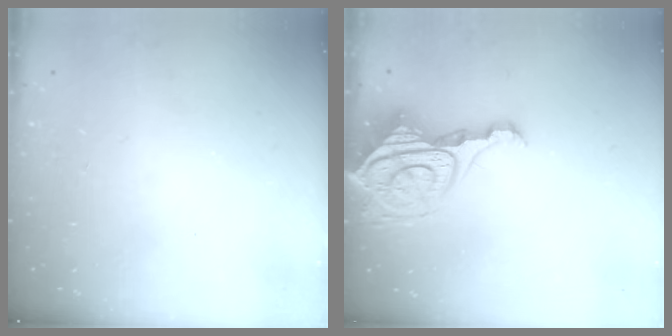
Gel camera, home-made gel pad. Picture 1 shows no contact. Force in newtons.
{"total": 13.2, "press": 13.1, "slide": 1.3}